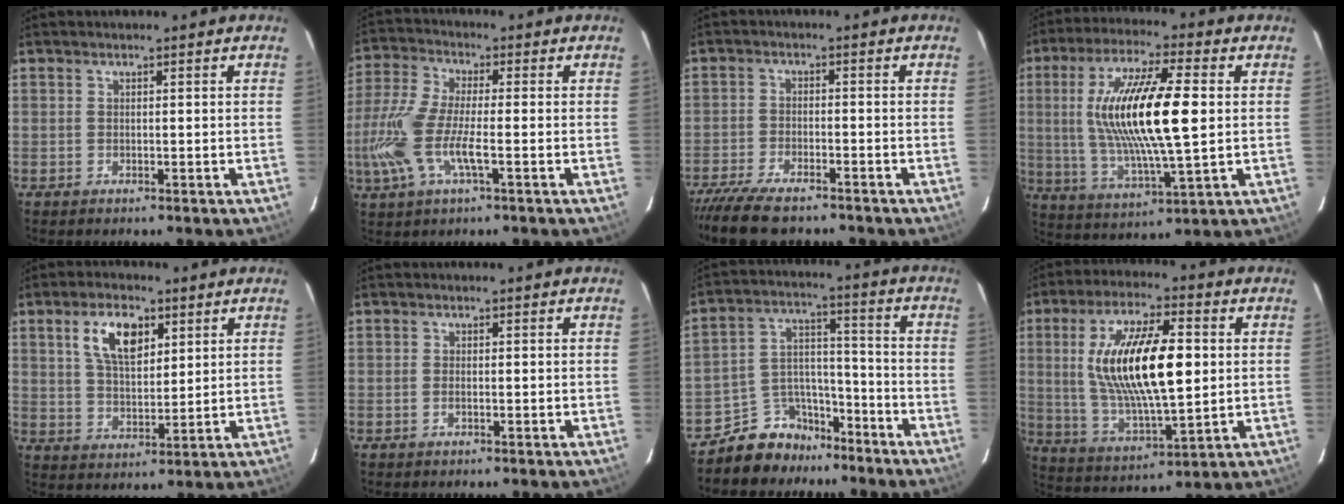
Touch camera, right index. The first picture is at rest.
{"total": 13.3, "force": [-3.3, 3.6, 12.4], "torque": [-0.276, -0.006, -0.068]}
{"total": 10.9, "force": [-9.2, 2.8, 5.1], "torque": [-0.121, -0.031, -0.161]}
{"total": 18.9, "force": [2.1, 3.9, 18.4], "torque": [-0.346, 0.001, 0.044]}
{"total": 9.2, "force": [4.2, 4.5, 6.9], "torque": [-0.127, 0.013, 0.079]}
{"total": 1.0, "force": [-0.4, 0.4, 0.8], "torque": [-0.017, 0.001, -0.008]}
{"total": 10.3, "force": [-8.1, 6.0, 1.6], "torque": [-0.034, 0.059, -0.131]}
{"total": 19.7, "force": [2.7, 6.9, 18.3], "torque": [-0.343, 0.003, 0.060]}